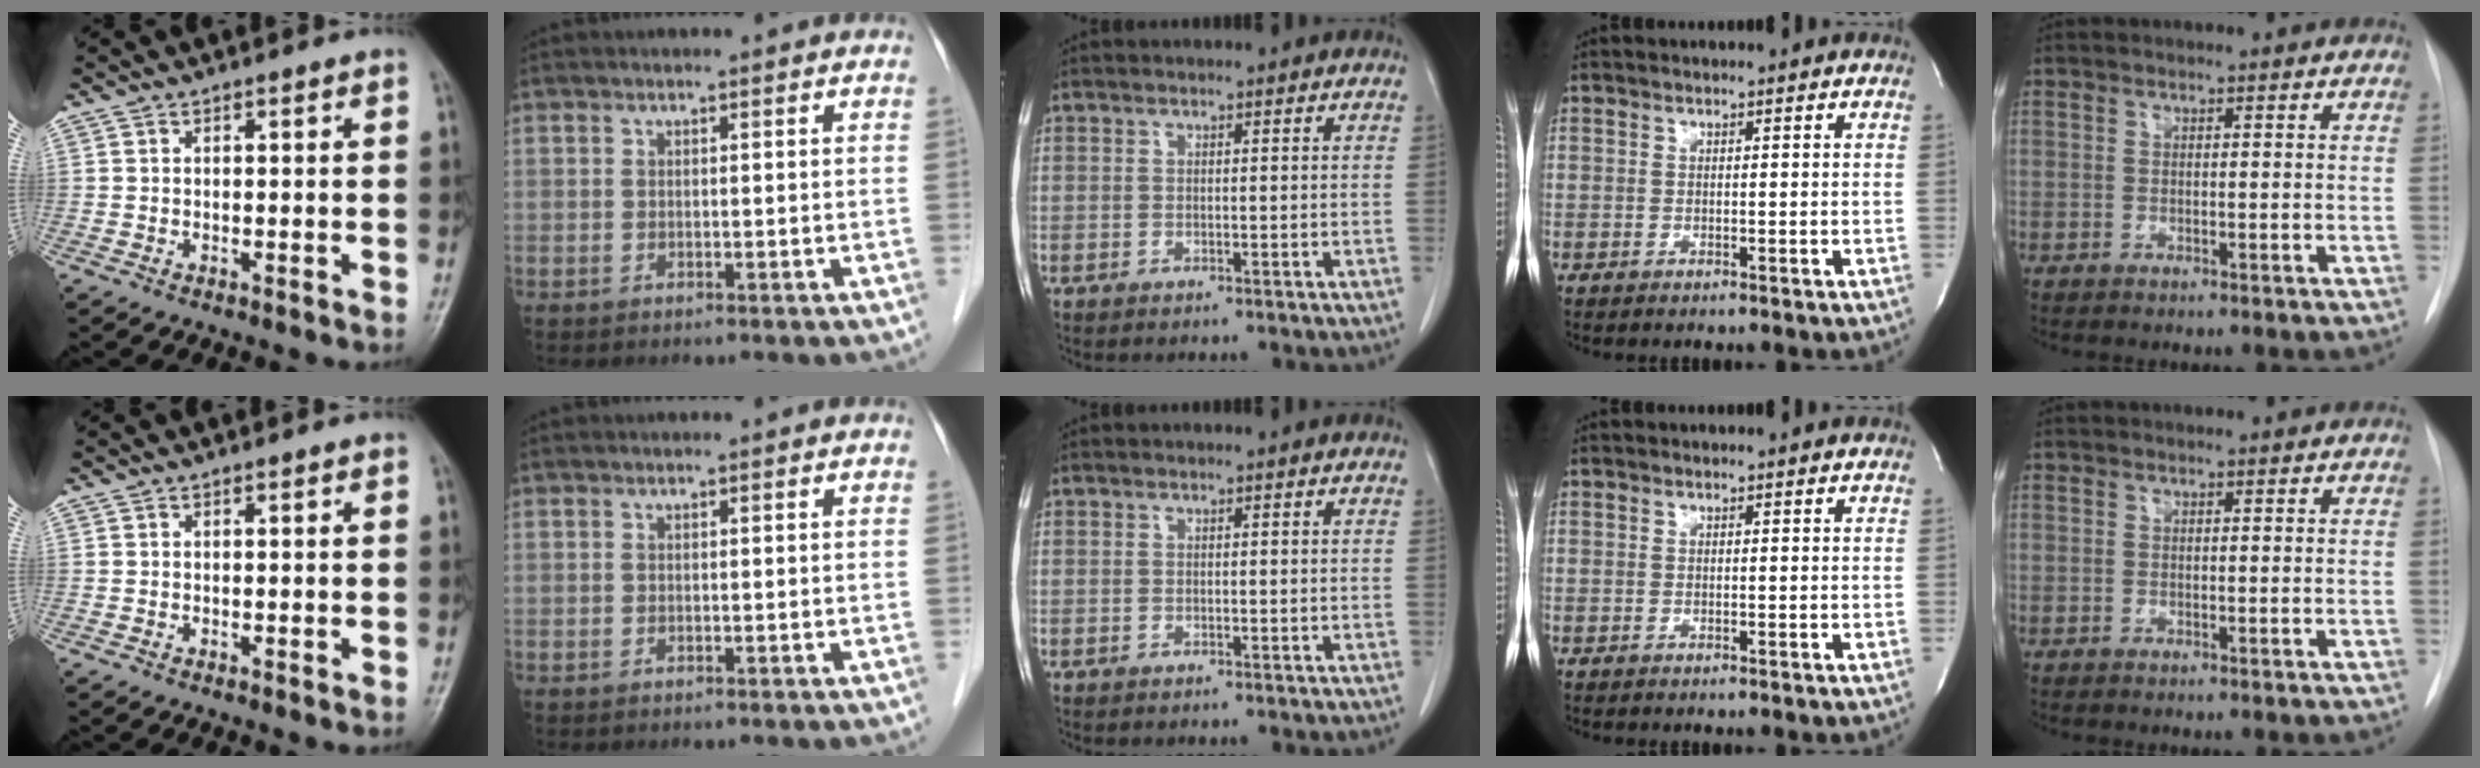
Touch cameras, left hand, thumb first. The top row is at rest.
{}